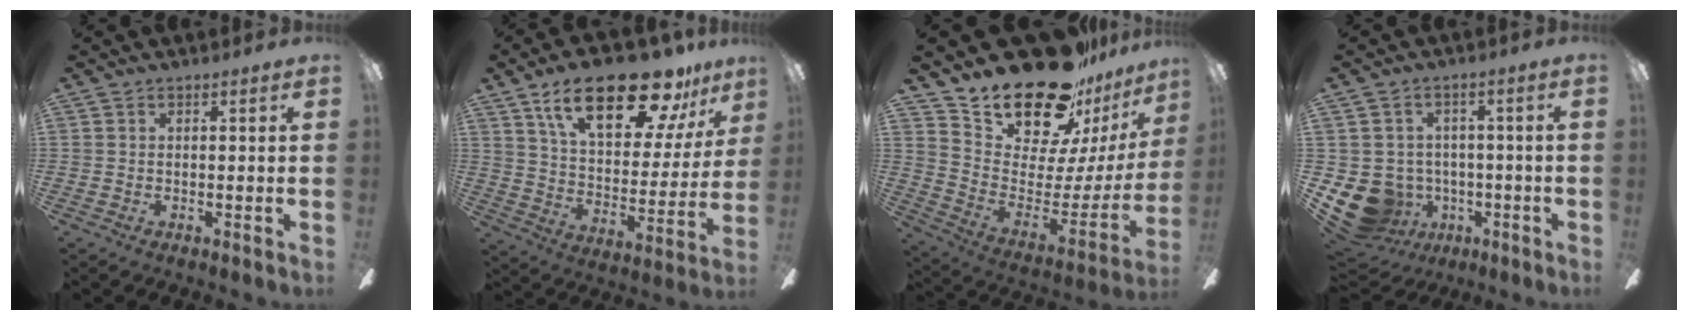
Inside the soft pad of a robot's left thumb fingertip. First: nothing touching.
{"total": 23.9, "force": [15.9, 9.5, 15.2], "torque": [-0.240, -0.085, 0.267]}
{"total": 23.4, "force": [19.6, 8.8, 9.1], "torque": [-0.155, -0.152, 0.357]}
{"total": 12.2, "force": [-4.3, 10.2, 5.3], "torque": [-0.137, 0.024, -0.069]}